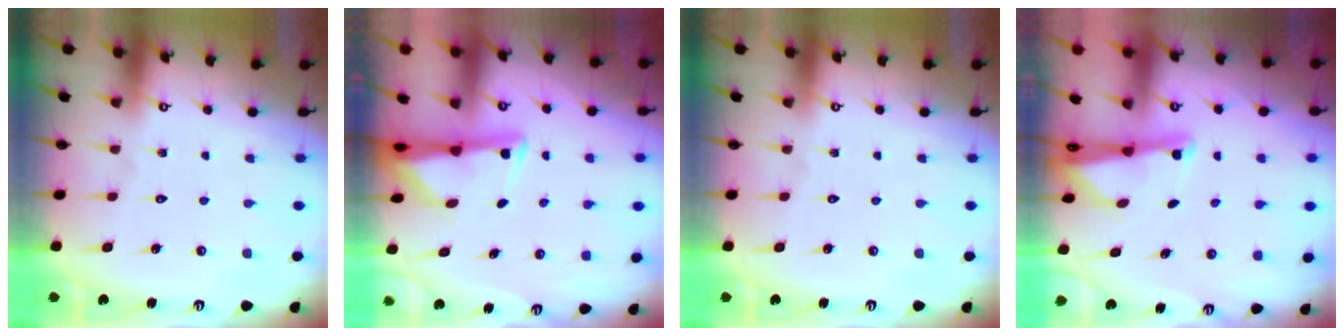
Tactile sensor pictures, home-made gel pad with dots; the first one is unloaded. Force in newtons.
{"total": 2.9, "press": 2.8, "slide": 0.6}
{"total": 0.0}
{"total": 1.7, "press": 1.7, "slide": 0.3}